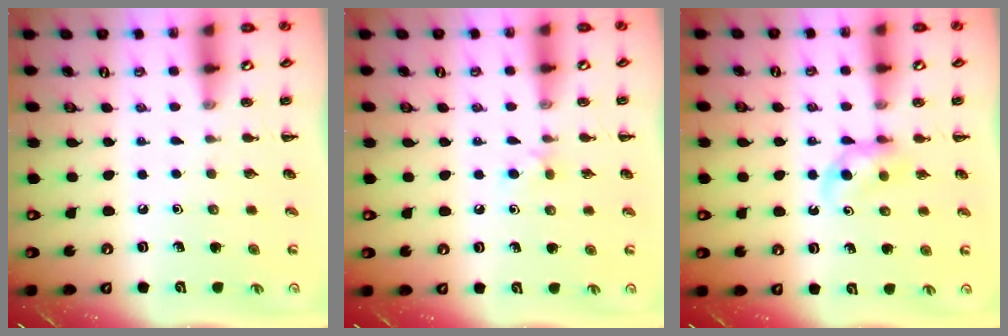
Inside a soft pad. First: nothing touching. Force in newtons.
{"total": 4.4, "press": 4.1, "slide": 1.6}
{"total": 4.7, "press": 4.5, "slide": 1.4}